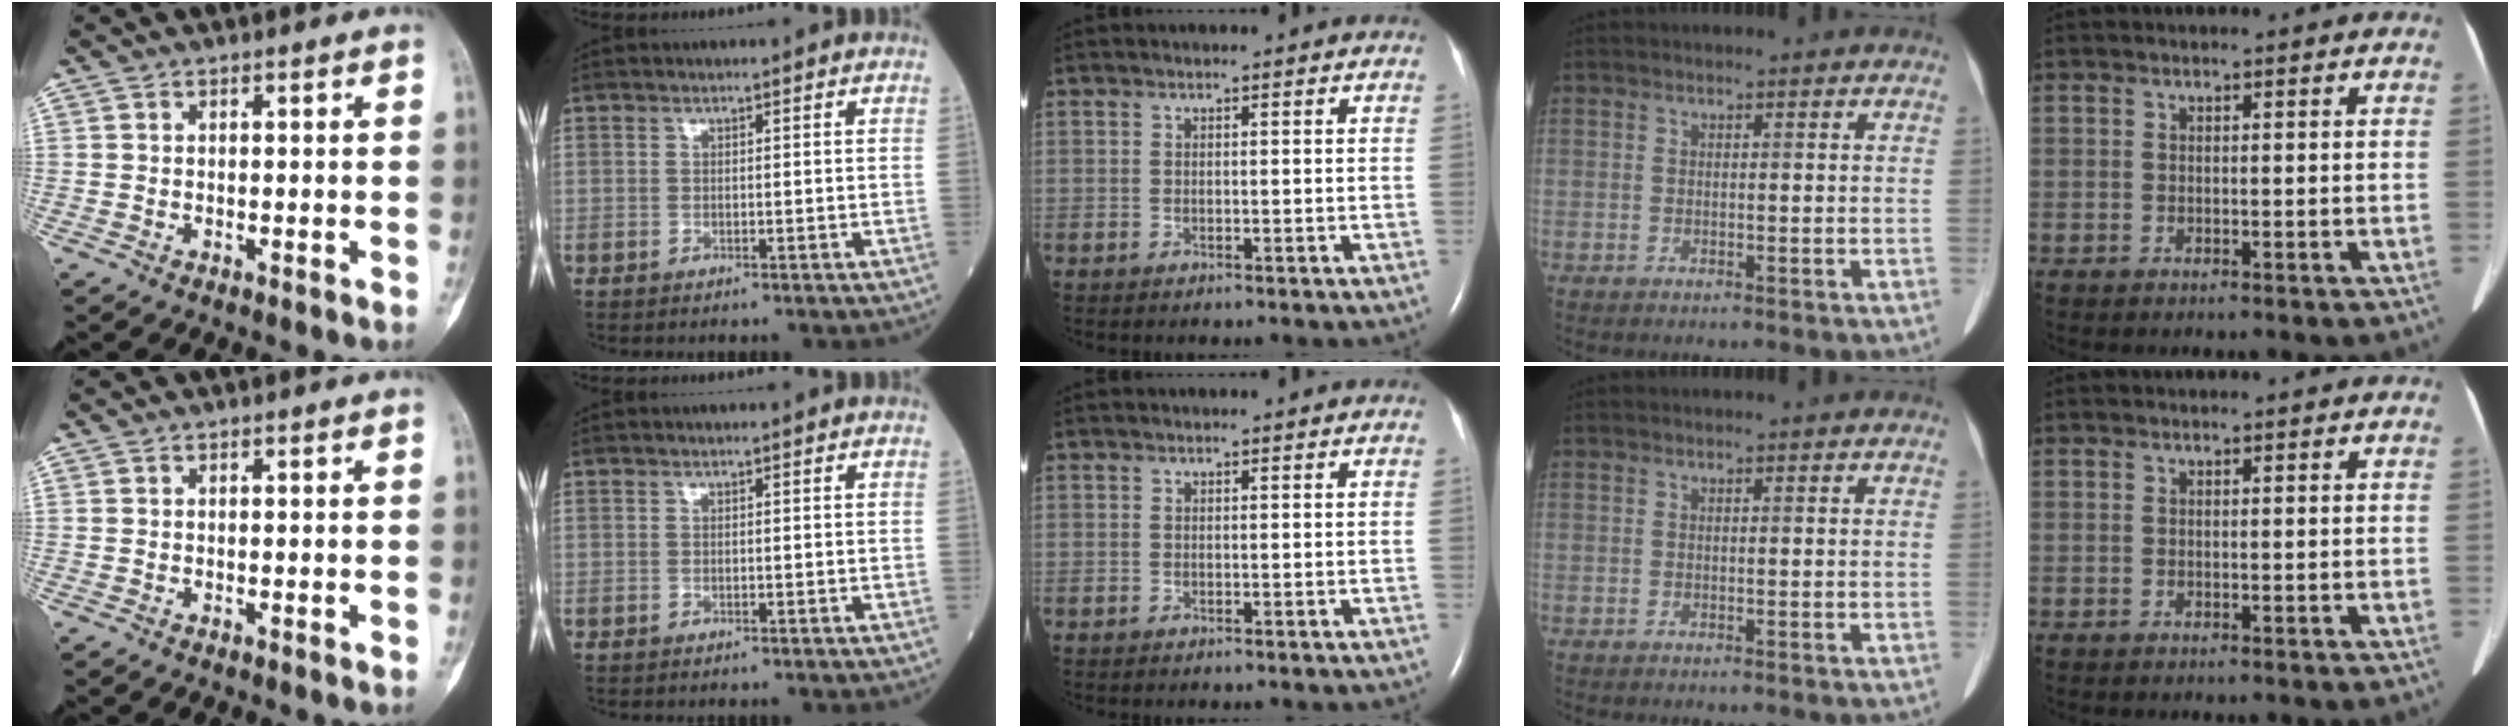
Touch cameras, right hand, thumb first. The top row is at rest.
{}